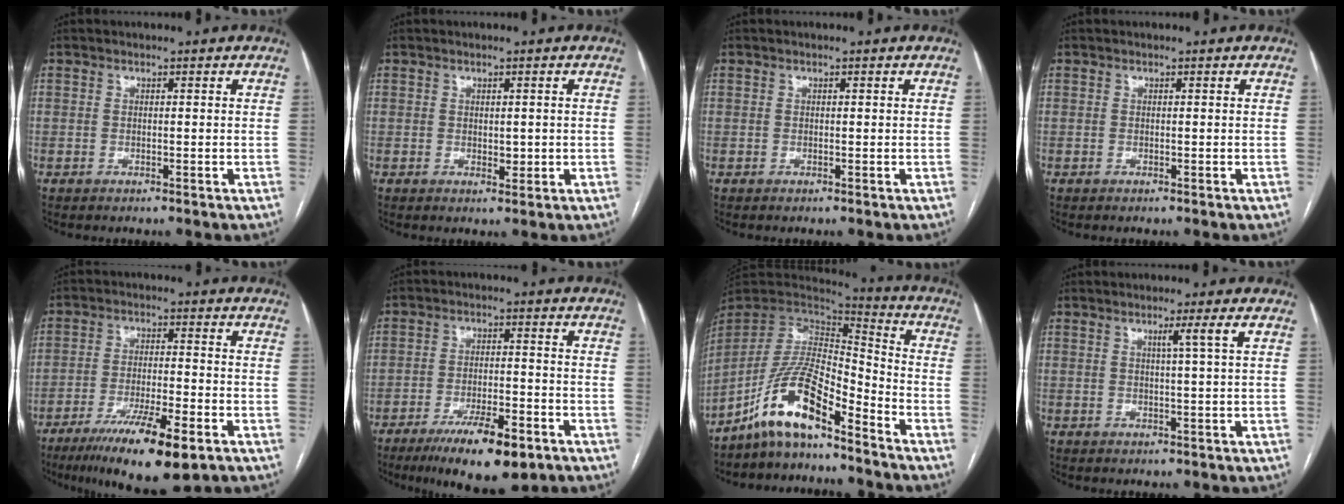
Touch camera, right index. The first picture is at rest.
{"total": 1.9, "force": [0.0, 1.1, 1.6], "torque": [-0.021, -0.005, 0.005]}
{"total": 0.0}
{"total": 0.0}
{"total": 13.3, "force": [-8.1, 1.7, 10.3], "torque": [-0.171, -0.030, -0.131]}
{"total": 11.7, "force": [-7.4, 2.8, 8.6], "torque": [-0.141, -0.015, -0.113]}
{"total": 12.3, "force": [-8.6, 2.7, 8.3], "torque": [-0.171, 0.018, -0.160]}
{"total": 2.5, "force": [1.0, -1.0, 2.0], "torque": [-0.036, -0.004, 0.021]}